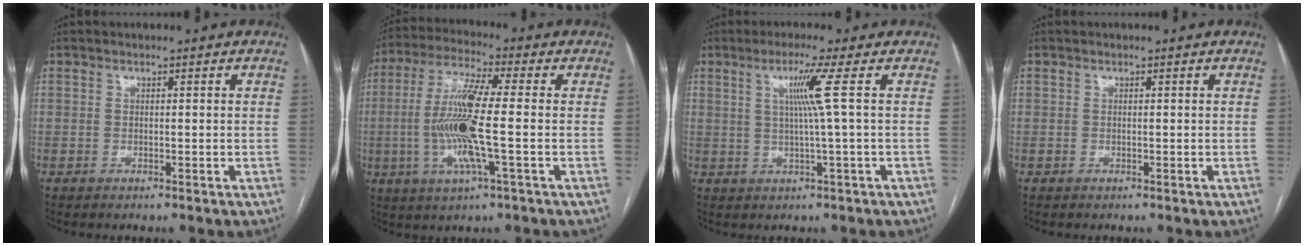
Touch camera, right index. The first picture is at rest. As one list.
[{"total": 12.2, "force": [-1.5, 0.6, 12.1], "torque": [-0.250, -0.003, -0.036]}, {"total": 5.2, "force": [1.2, -1.9, 4.7], "torque": [-0.094, -0.001, 0.026]}, {"total": 0.0}]